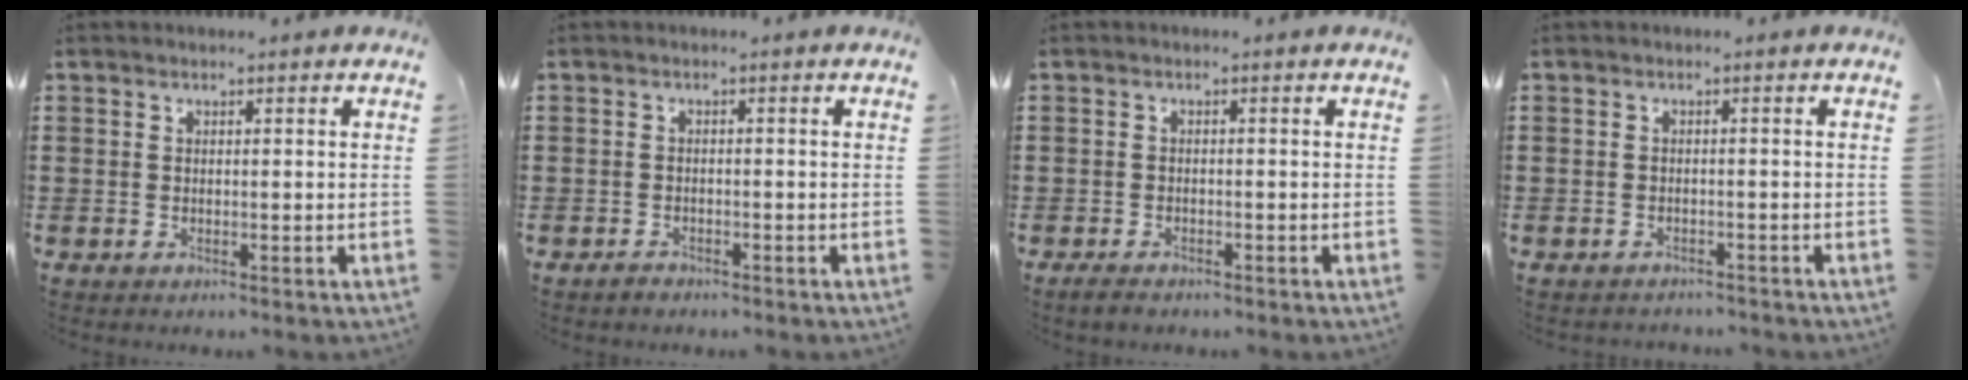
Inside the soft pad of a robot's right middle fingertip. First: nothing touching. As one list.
[{"total": 0.9, "force": [-0.8, 0.3, 0.2], "torque": [-0.006, -0.001, -0.017]}, {"total": 1.1, "force": [-0.9, 0.5, 0.5], "torque": [-0.019, -0.005, -0.020]}, {"total": 1.0, "force": [-1.0, 0.1, 0.0], "torque": [-0.003, 0.001, -0.022]}]